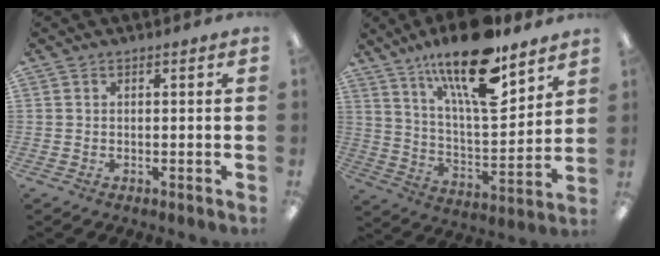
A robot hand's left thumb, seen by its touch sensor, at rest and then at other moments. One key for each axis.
{"total": 20.1, "fx": 13.9, "fy": 6.3, "fz": 13.1, "tx": -0.227, "ty": -0.082, "tz": 0.230}